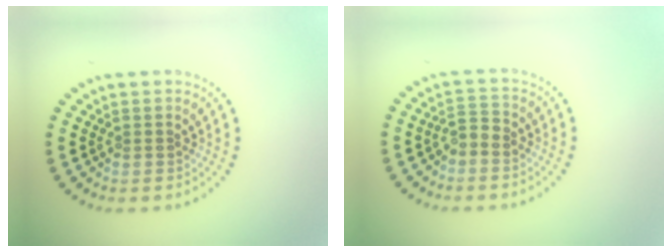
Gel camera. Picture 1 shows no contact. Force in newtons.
{"total": 1.3, "press": 1.1, "slide": 0.7}